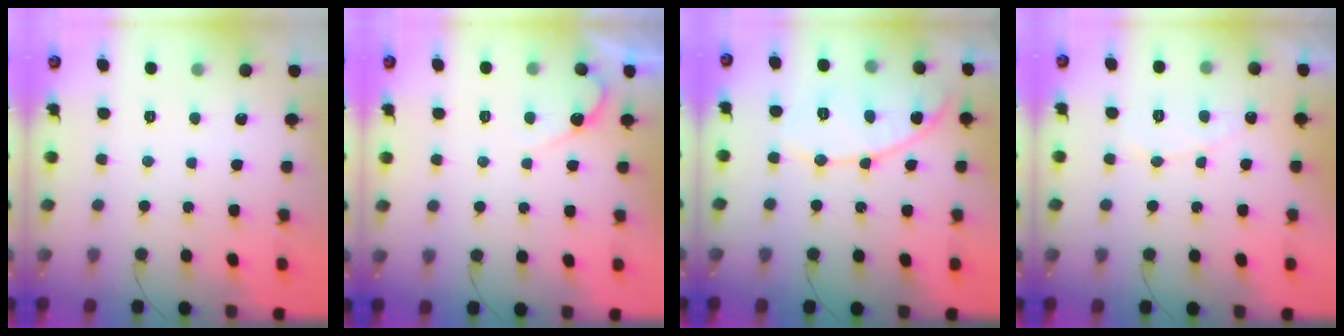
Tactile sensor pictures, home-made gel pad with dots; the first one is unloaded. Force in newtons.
{"total": 5.5, "press": 5.5, "slide": 0.3}
{"total": 10.5, "press": 10.5, "slide": 0.8}
{"total": 5.7, "press": 5.7, "slide": 0.4}